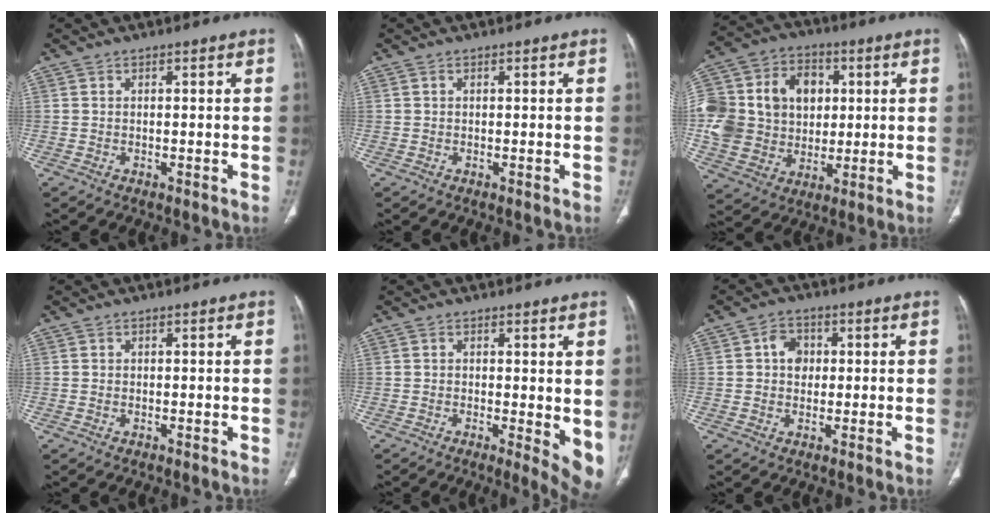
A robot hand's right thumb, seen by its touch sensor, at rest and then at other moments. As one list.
[{"total": 0.0}, {"total": 24.0, "force": [3.2, 19.5, 13.6], "torque": [-0.270, 0.039, 0.071]}, {"total": 0.0}, {"total": 6.5, "force": [0.2, 2.3, 6.1], "torque": [-0.072, -0.015, 0.003]}, {"total": 4.6, "force": [0.7, 3.7, 2.7], "torque": [-0.023, 0.006, 0.008]}]